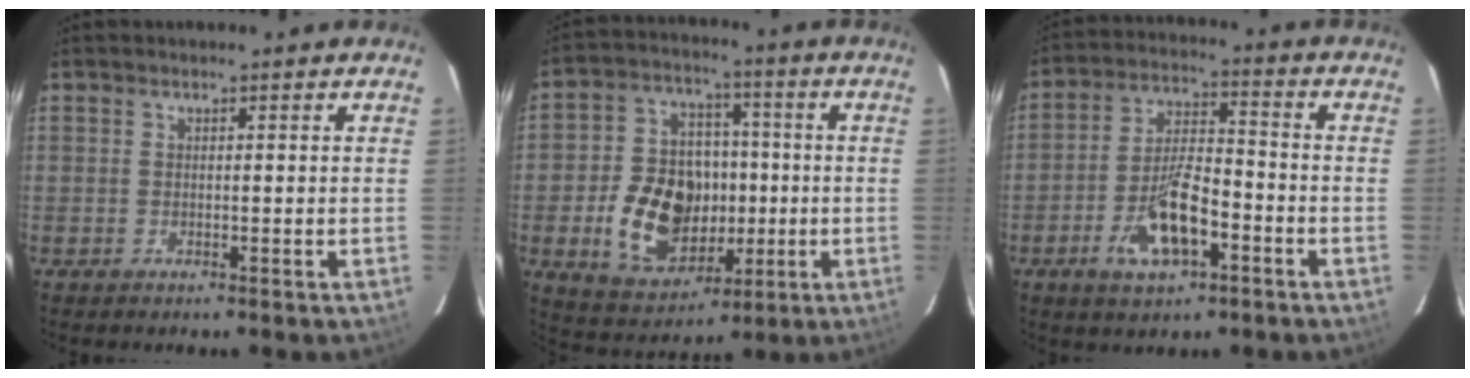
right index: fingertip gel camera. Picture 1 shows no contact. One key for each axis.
{"total": 16.3, "fx": -2.9, "fy": 11.9, "fz": 10.7, "tx": -0.230, "ty": 0.020, "tz": -0.027}
{"total": 11.1, "fx": -5.0, "fy": 4.2, "fz": 8.9, "tx": -0.182, "ty": 0.003, "tz": -0.086}